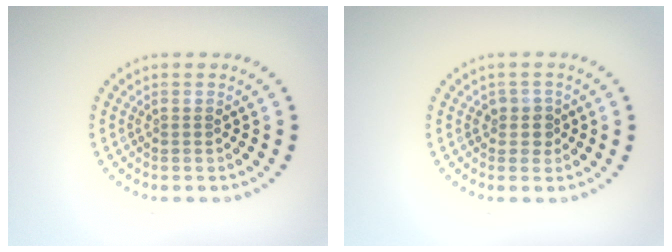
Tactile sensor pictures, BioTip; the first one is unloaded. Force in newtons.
{"total": 1.6, "press": 1.3, "slide": 0.8}